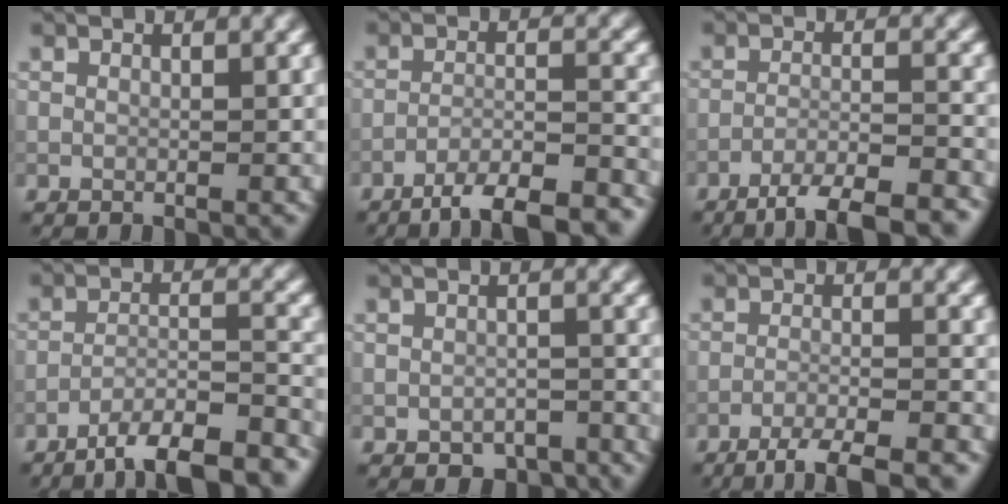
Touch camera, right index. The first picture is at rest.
{"total": 8.3, "force": [-6.8, 1.7, 4.5], "torque": [-0.061, -0.001, -0.100]}
{"total": 6.5, "force": [-5.1, 1.1, 3.8], "torque": [-0.055, 0.001, -0.083]}
{"total": 10.7, "force": [-9.0, 2.5, 5.3], "torque": [-0.065, -0.002, -0.121]}
{"total": 2.5, "force": [-1.8, 1.3, 1.1], "torque": [-0.017, -0.004, -0.023]}
{"total": 5.0, "force": [-3.9, 0.6, 3.1], "torque": [-0.049, -0.001, -0.073]}